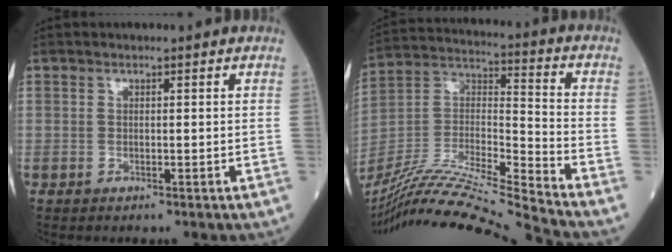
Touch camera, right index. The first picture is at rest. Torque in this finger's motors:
{"motor_torque": [-0.36, -0.52, 0.18, 0.08]}